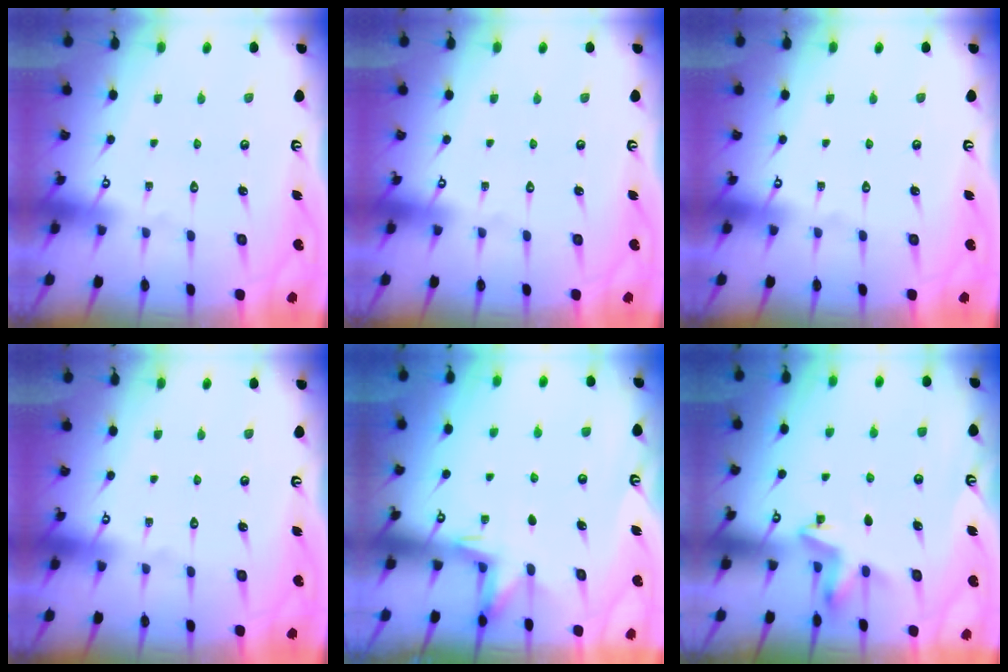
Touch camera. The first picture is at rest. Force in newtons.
{"total": 0.0}
{"total": 0.0}
{"total": 0.0}
{"total": 3.1, "press": 2.8, "slide": 1.3}
{"total": 4.3, "press": 4.2, "slide": 0.4}